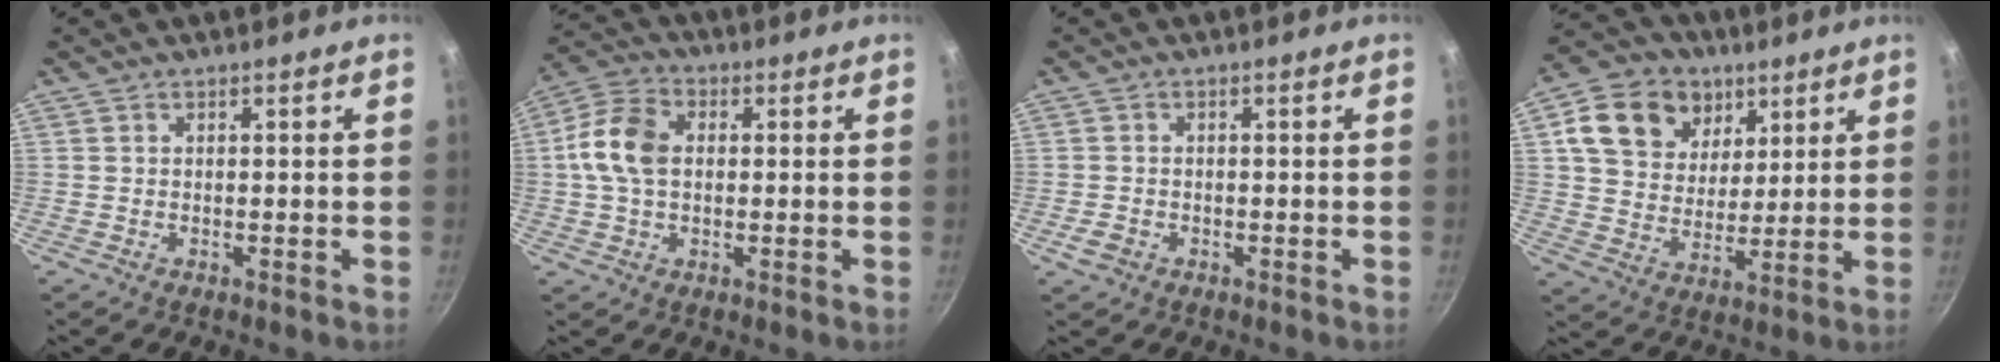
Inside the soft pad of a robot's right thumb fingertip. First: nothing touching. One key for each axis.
{"total": 10.0, "fx": 0.7, "fy": 6.8, "fz": 7.4, "tx": -0.136, "ty": 0.023, "tz": 0.002}
{"total": 2.6, "fx": -1.2, "fy": 2.0, "fz": 1.2, "tx": -0.019, "ty": 0.009, "tz": -0.019}
{"total": 15.3, "fx": 6.7, "fy": 11.8, "fz": 7.1, "tx": -0.102, "ty": -0.016, "tz": 0.112}